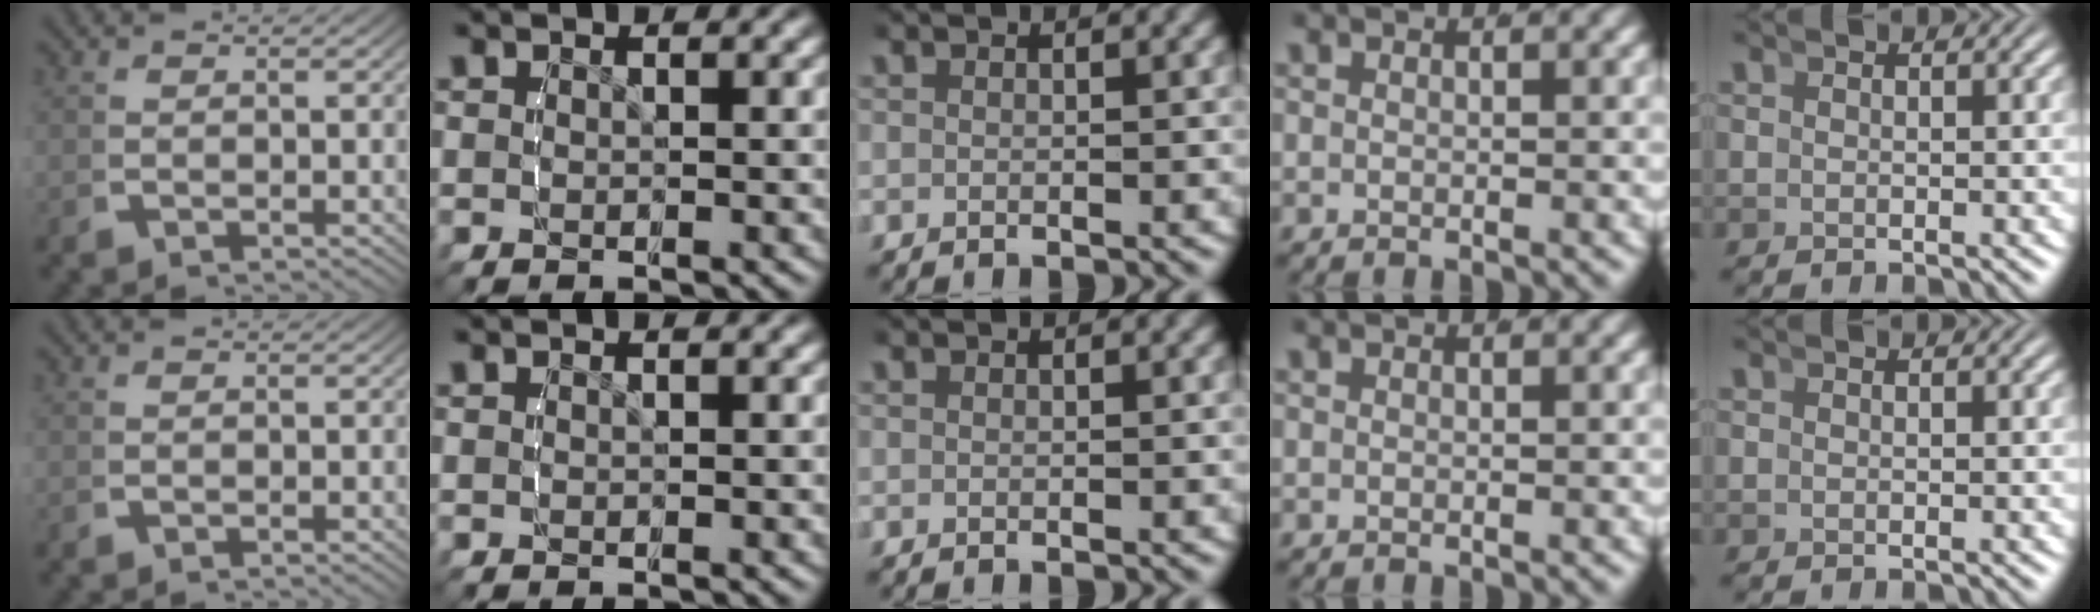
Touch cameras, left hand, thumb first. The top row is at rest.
{}